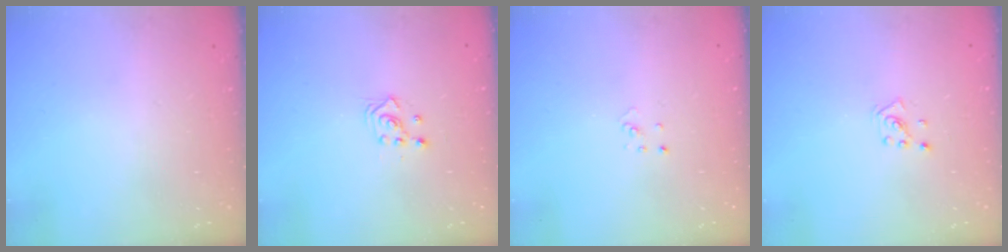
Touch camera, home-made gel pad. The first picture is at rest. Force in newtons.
{"total": 2.5, "press": 2.5, "slide": 0.3}
{"total": 2.1, "press": 2.1, "slide": 0.1}
{"total": 2.2, "press": 2.2, "slide": 0.6}